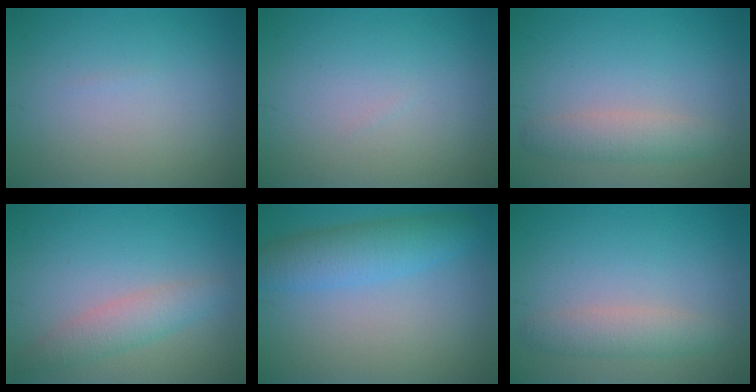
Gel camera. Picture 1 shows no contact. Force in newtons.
{"total": 0.0}
{"total": 2.5, "press": 2.5, "slide": 0.1}
{"total": 2.7, "press": 2.6, "slide": 0.2}
{"total": 4.3, "press": 4.3, "slide": 0.1}
{"total": 2.5, "press": 2.5, "slide": 0.1}